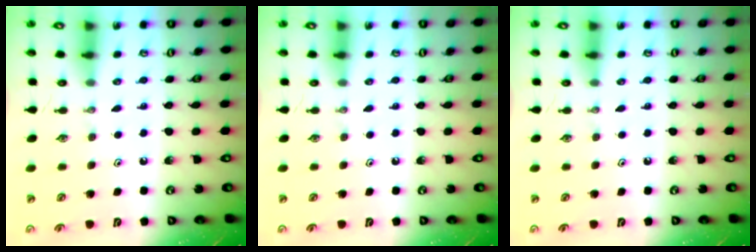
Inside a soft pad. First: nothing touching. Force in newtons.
{"total": 0.0}
{"total": 0.0}